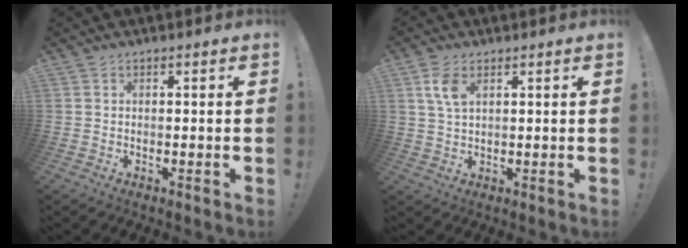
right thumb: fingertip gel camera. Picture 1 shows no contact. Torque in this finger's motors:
{"motor_torque": [0.13, 0.26, 0.75, -0.39, 0.16]}